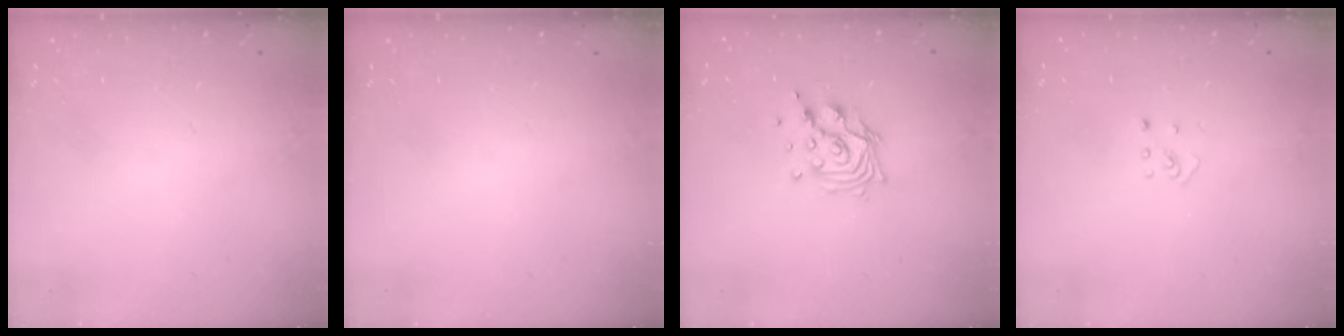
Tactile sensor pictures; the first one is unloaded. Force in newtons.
{"total": 0.0}
{"total": 11.1, "press": 10.9, "slide": 1.6}
{"total": 2.0, "press": 2.0, "slide": 0.3}